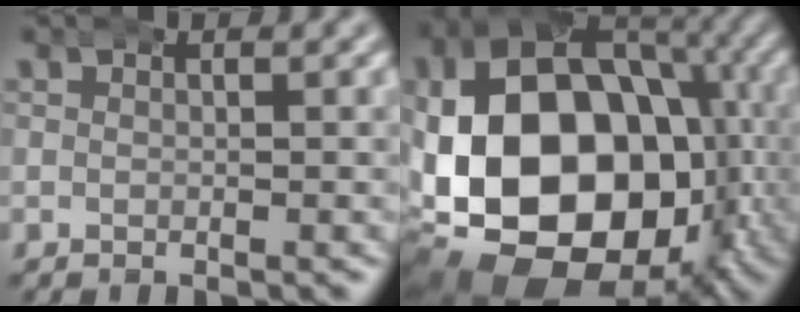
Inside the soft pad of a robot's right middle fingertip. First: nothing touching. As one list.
[{"total": 28.1, "force": [-4.6, 20.0, 19.2], "torque": [-0.386, -0.091, -0.033]}]